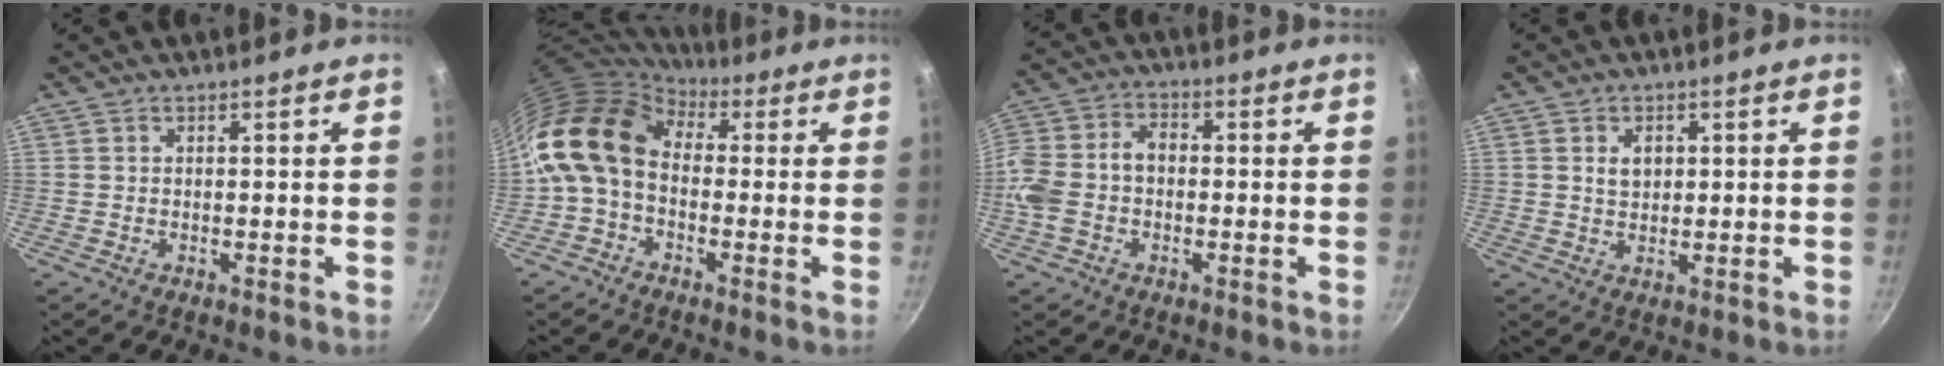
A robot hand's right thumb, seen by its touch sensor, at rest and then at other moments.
{"total": 13.4, "force": [0.6, 9.7, 9.3], "torque": [-0.164, 0.028, -0.011]}
{"total": 10.7, "force": [-1.8, 7.6, 7.3], "torque": [-0.144, 0.038, -0.049]}
{"total": 3.3, "force": [0.8, 2.4, 2.1], "torque": [-0.023, -0.001, 0.015]}